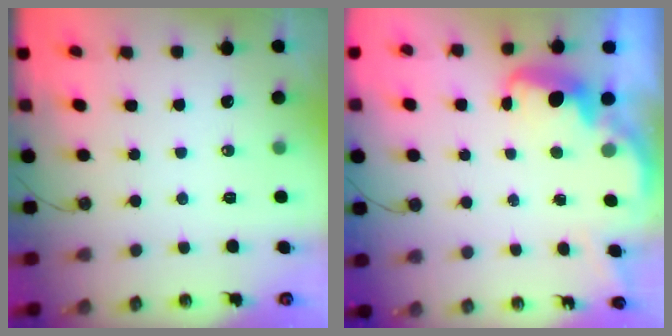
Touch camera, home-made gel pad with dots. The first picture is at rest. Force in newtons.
{"total": 2.5, "press": 2.5, "slide": 0.4}